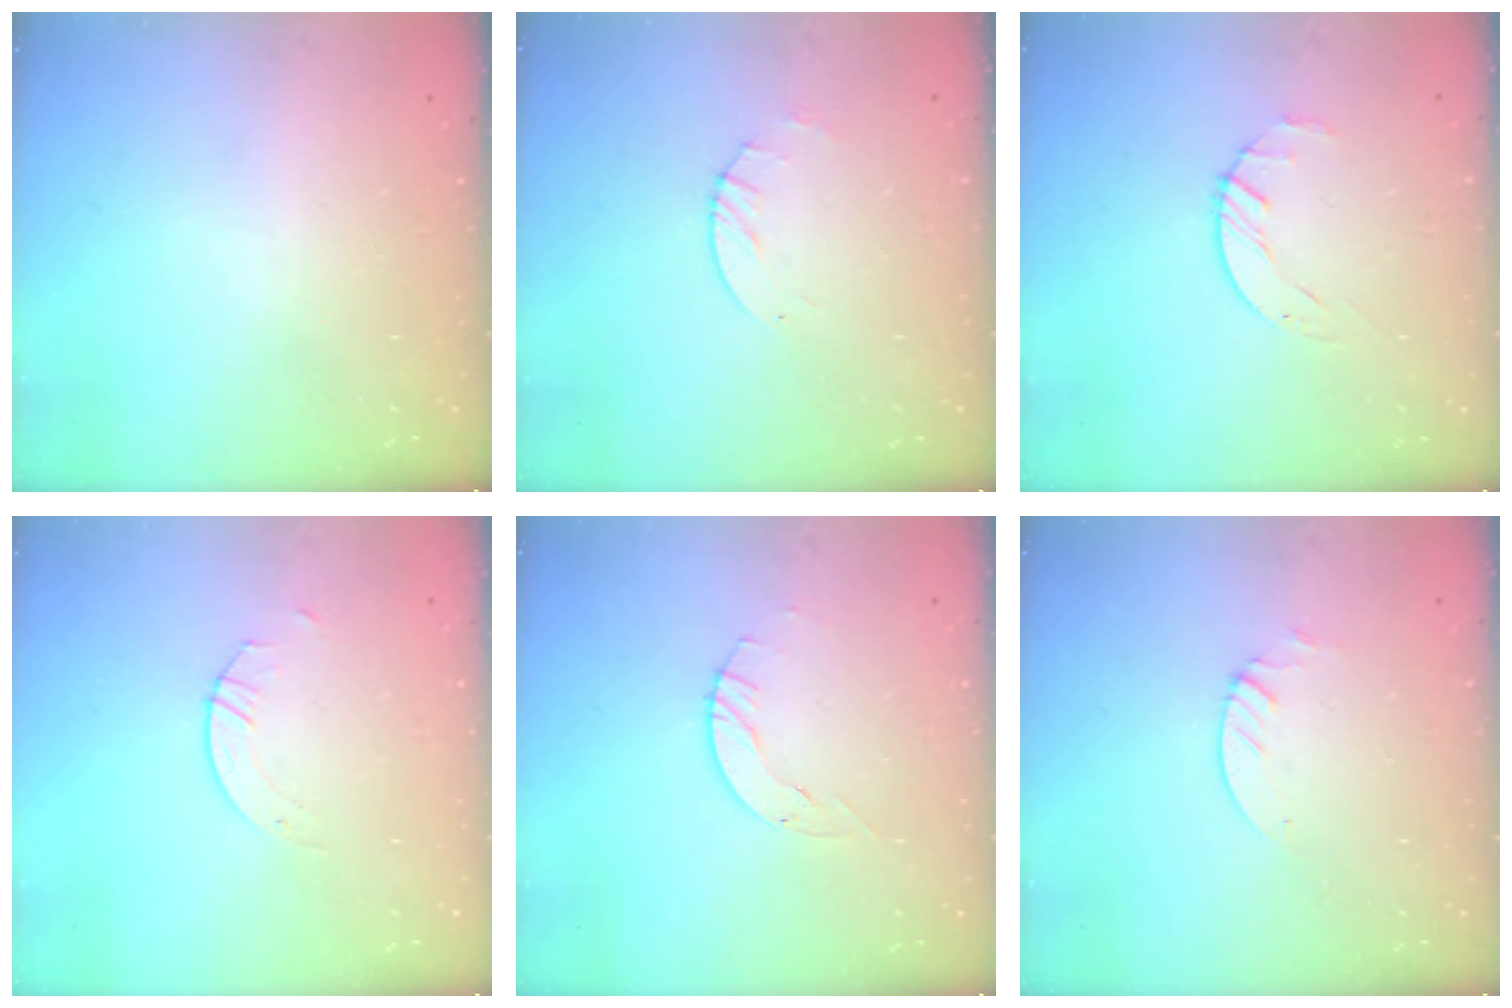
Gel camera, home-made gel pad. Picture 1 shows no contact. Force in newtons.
{"total": 2.6, "press": 2.5, "slide": 0.4}
{"total": 1.6, "press": 1.6, "slide": 0.3}
{"total": 2.6, "press": 2.6, "slide": 0.2}
{"total": 3.1, "press": 3.1, "slide": 0.4}
{"total": 2.1, "press": 2.1, "slide": 0.2}